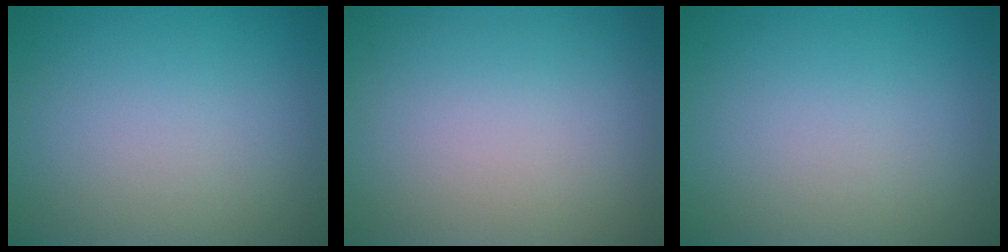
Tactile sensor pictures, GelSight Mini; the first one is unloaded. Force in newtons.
{"total": 0.0}
{"total": 0.0}